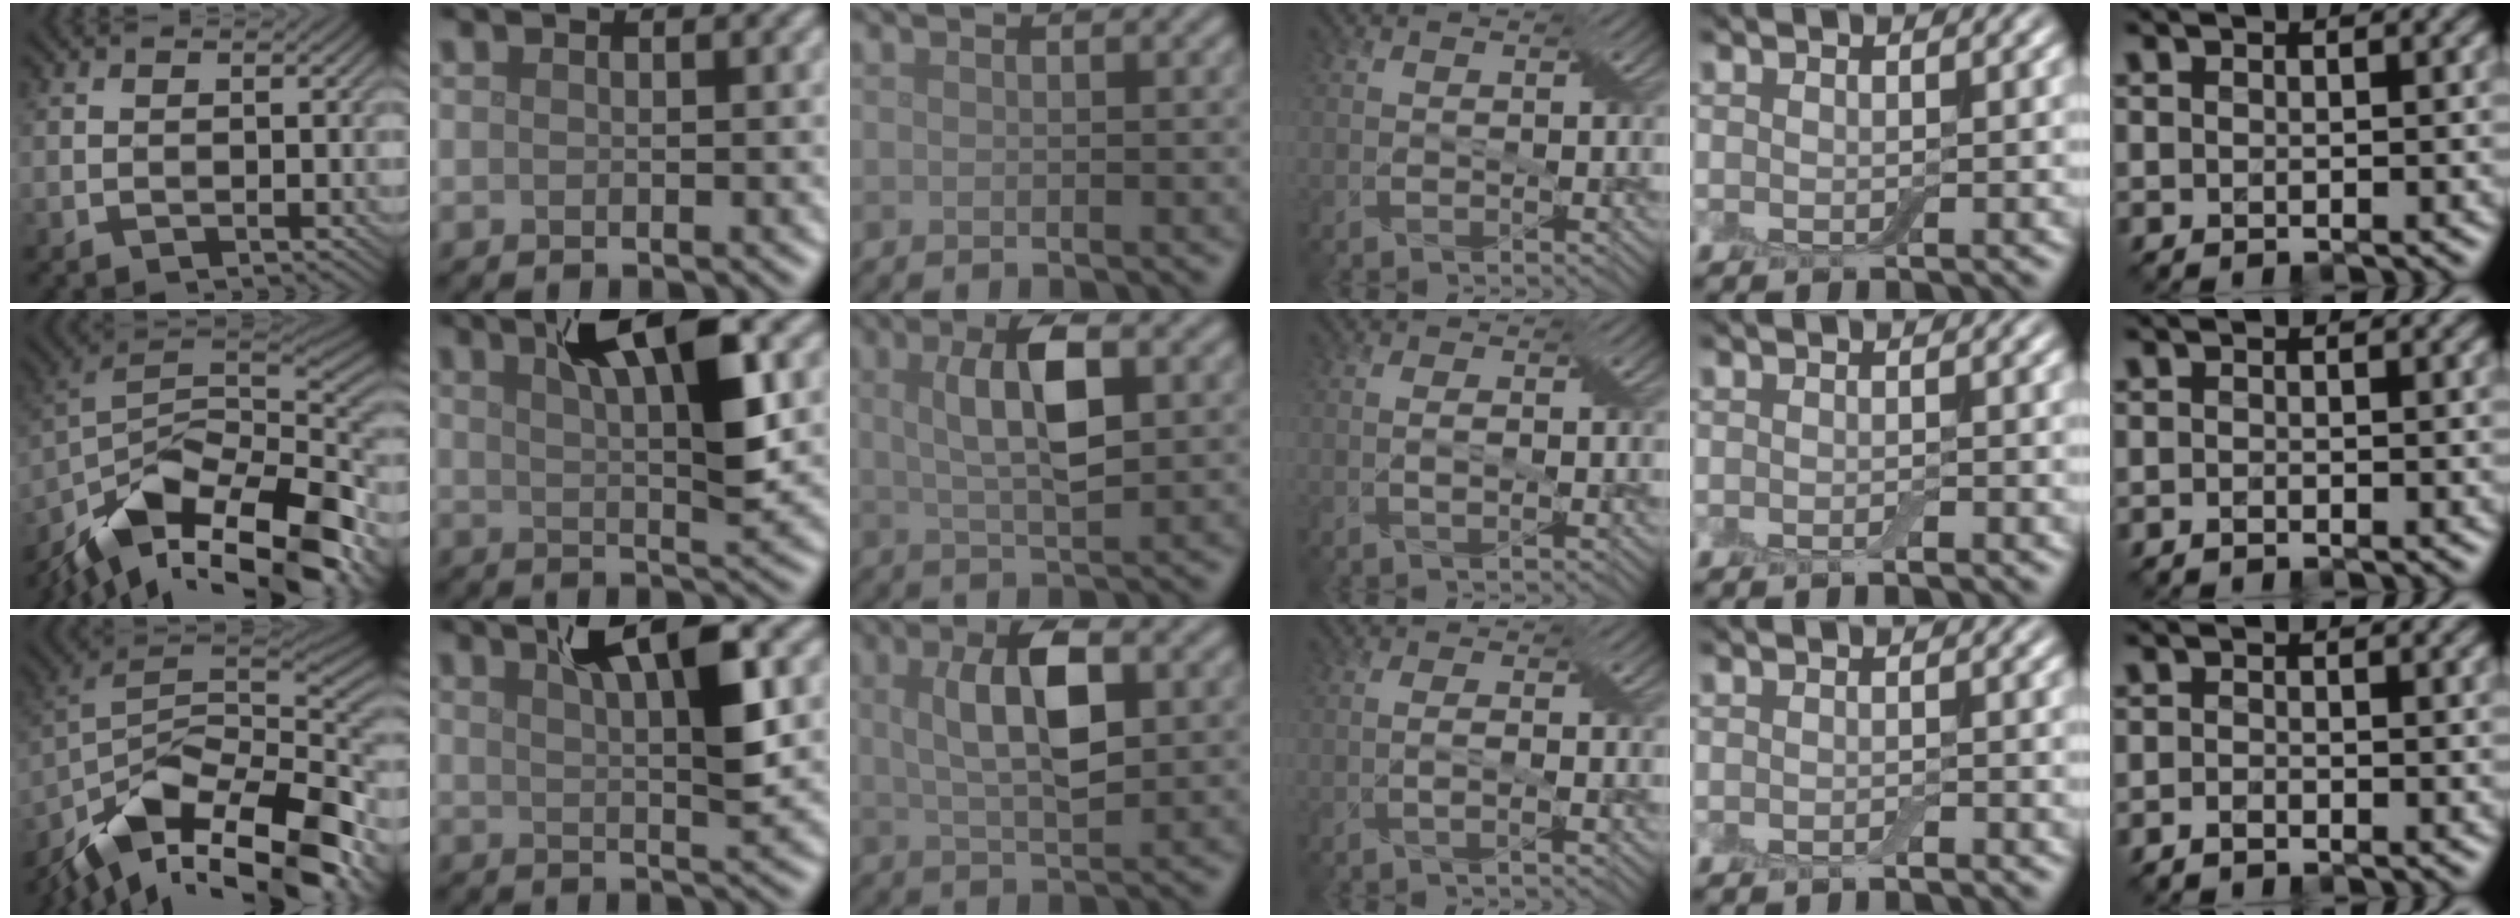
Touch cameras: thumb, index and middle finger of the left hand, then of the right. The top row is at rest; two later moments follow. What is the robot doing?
{"motion": "wrap", "object": "bandage"}